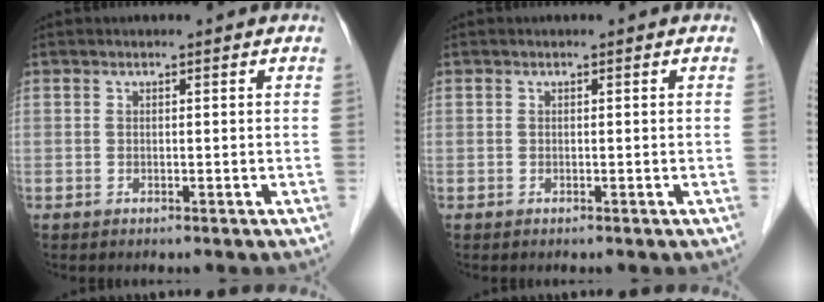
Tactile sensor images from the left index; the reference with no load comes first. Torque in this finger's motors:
{"motor_torque": [0.00, 0.00, 0.00, 0.00]}